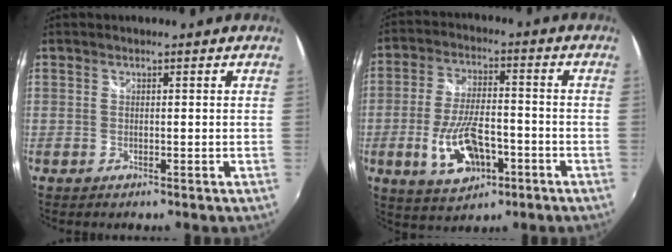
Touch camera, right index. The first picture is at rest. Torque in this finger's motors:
{"motor_torque": [0.88, -0.72, 0.68, 0.11]}